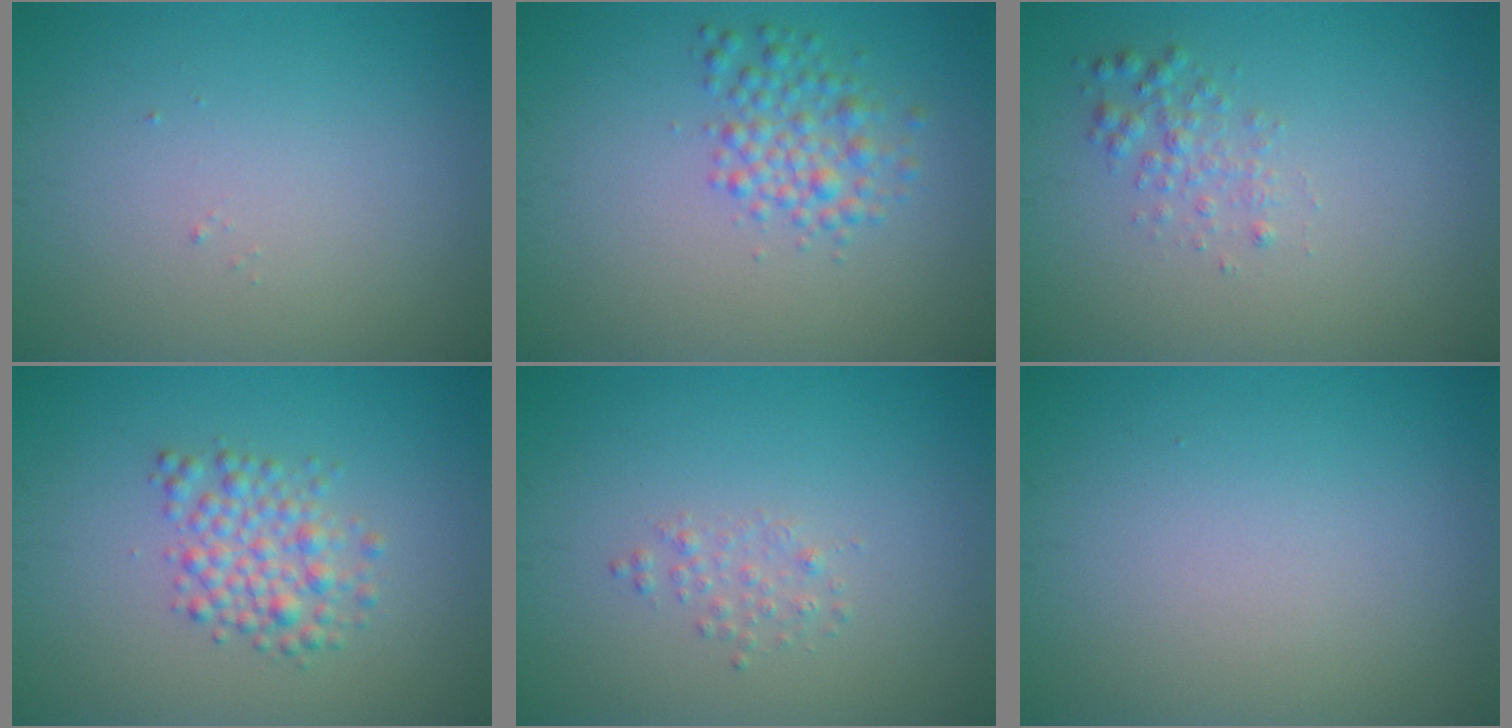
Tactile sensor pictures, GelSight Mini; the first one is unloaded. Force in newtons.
{"total": 2.8, "press": 2.8, "slide": 0.0}
{"total": 1.7, "press": 1.7, "slide": 0.0}
{"total": 3.1, "press": 3.1, "slide": 0.1}
{"total": 1.0, "press": 1.0, "slide": 0.1}
{"total": 0.0}